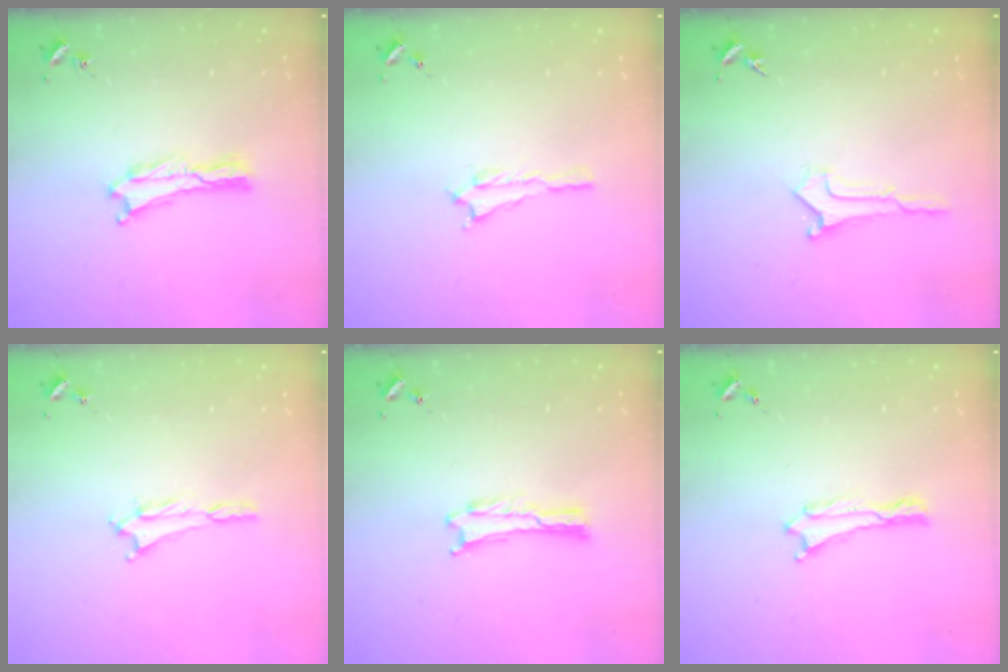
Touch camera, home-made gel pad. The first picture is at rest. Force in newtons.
{"total": 0.6, "press": 0.5, "slide": 0.2}
{"total": 0.6, "press": 0.6, "slide": 0.1}
{"total": 1.2, "press": 1.2, "slide": 0.2}
{"total": 0.0}
{"total": 0.0}